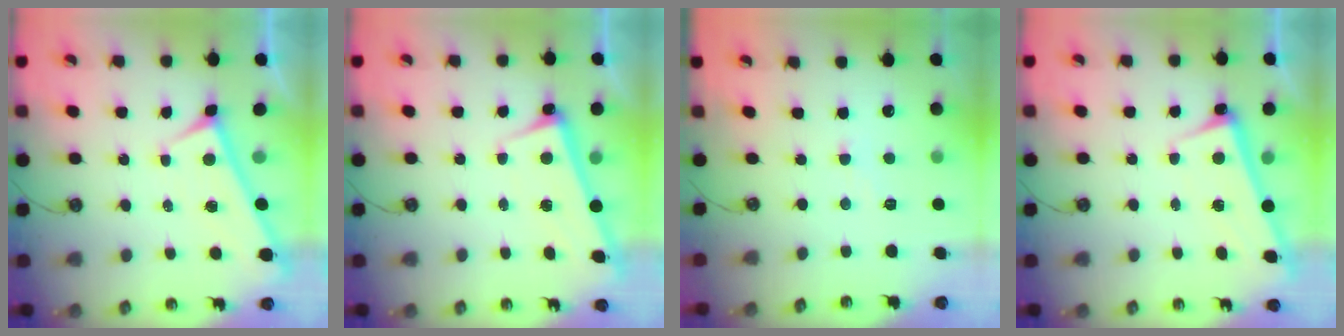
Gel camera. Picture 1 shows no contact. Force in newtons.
{"total": 2.8, "press": 2.8, "slide": 0.4}
{"total": 2.2, "press": 2.1, "slide": 0.6}
{"total": 2.8, "press": 2.7, "slide": 0.4}